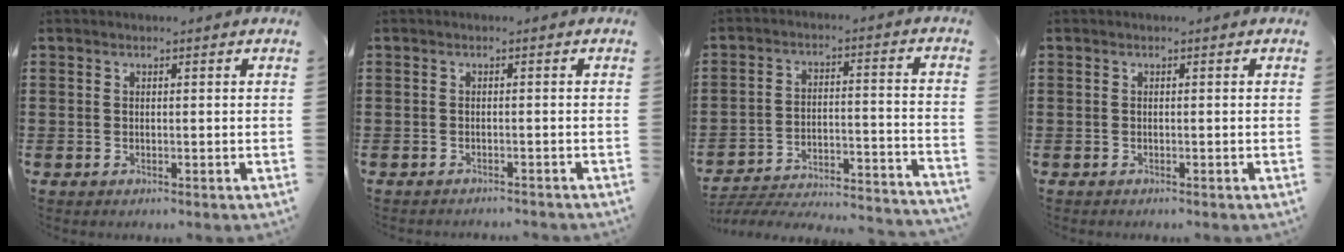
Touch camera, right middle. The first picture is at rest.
{"total": 0.8, "force": [-0.8, -0.1, 0.1], "torque": [-0.004, 0.000, -0.018]}
{"total": 4.0, "force": [-3.8, 0.4, 1.4], "torque": [-0.042, -0.016, -0.087]}
{"total": 0.0}